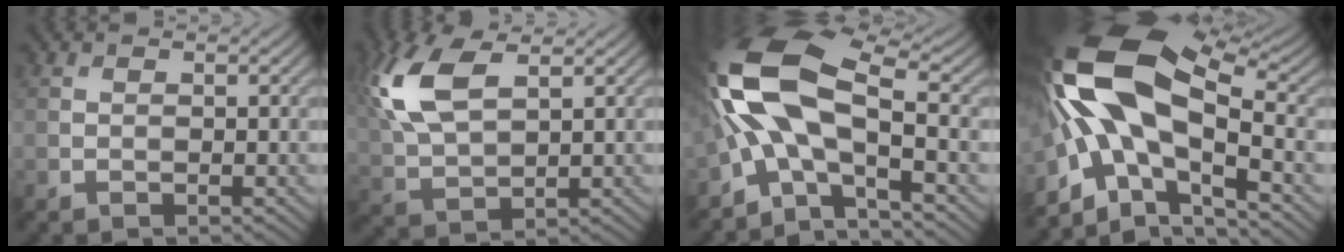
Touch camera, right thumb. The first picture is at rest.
{"total": 10.8, "force": [4.2, 5.2, 8.5], "torque": [-0.230, 0.015, 0.082]}
{"total": 14.0, "force": [-1.5, 6.1, 12.5], "torque": [-0.265, 0.017, -0.047]}
{"total": 18.6, "force": [-0.7, 9.1, 16.2], "torque": [-0.320, 0.000, -0.008]}